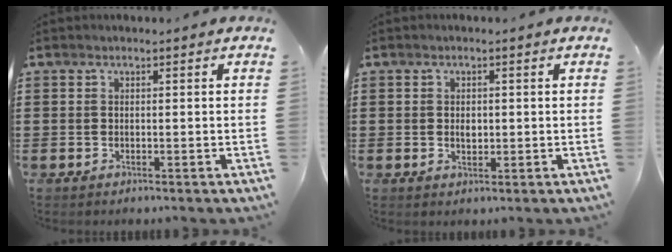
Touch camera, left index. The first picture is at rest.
{"total": 1.6, "force": [0.2, 0.9, 1.2], "torque": [-0.027, 0.006, 0.002]}